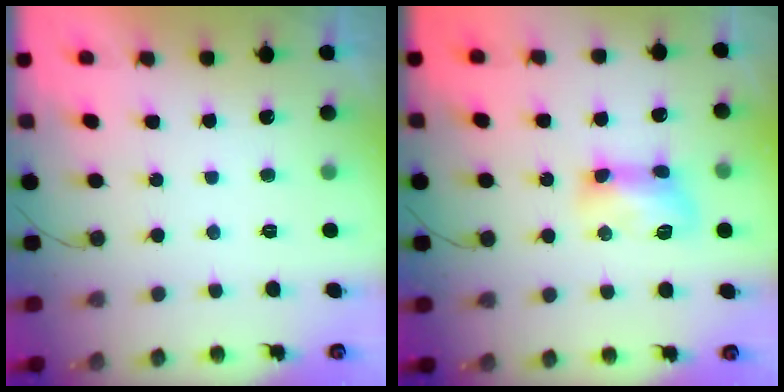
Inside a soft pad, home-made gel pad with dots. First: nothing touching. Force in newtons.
{"total": 9.1, "press": 9.0, "slide": 1.0}